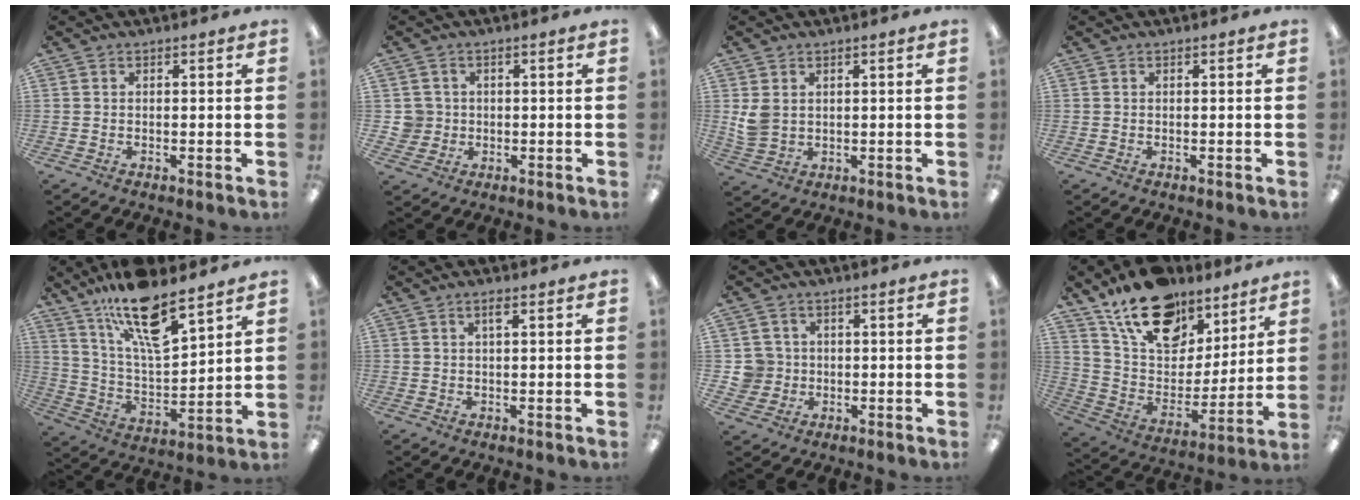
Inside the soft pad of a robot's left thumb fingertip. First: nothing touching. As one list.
[{"total": 4.0, "force": [0.5, 3.9, 0.4], "torque": [-0.010, 0.007, 0.009]}, {"total": 4.6, "force": [1.7, 3.4, 2.6], "torque": [-0.051, 0.004, 0.036]}, {"total": 0.0}, {"total": 17.8, "force": [12.7, 5.7, 11.1], "torque": [-0.196, -0.072, 0.216]}, {"total": 2.0, "force": [1.0, 0.5, 1.6], "torque": [-0.035, 0.004, 0.017]}, {"total": 5.1, "force": [0.3, 5.0, 0.7], "torque": [-0.019, 0.011, 0.008]}, {"total": 19.3, "force": [14.0, 10.2, 8.4], "torque": [-0.153, -0.080, 0.253]}]